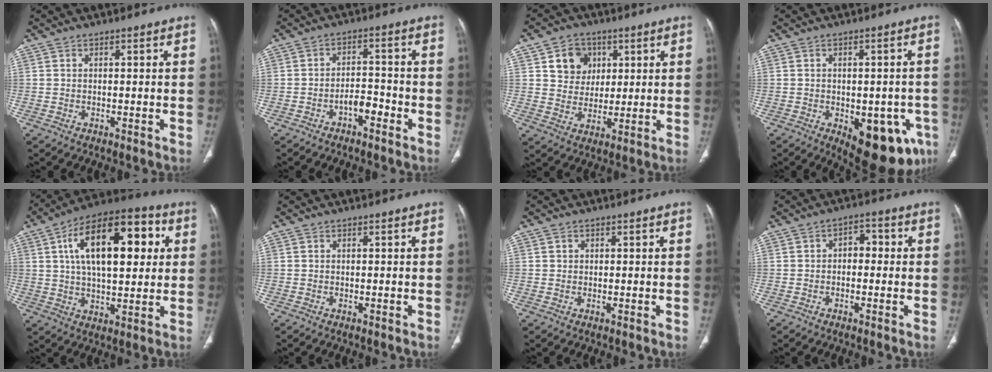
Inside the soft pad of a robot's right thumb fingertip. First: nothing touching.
{"total": 4.1, "force": [-2.4, 1.9, 2.7], "torque": [-0.034, 0.029, -0.042]}
{"total": 8.2, "force": [3.0, 7.0, 2.9], "torque": [-0.011, -0.009, 0.052]}
{"total": 15.0, "force": [-5.9, 7.5, 11.6], "torque": [-0.113, 0.008, -0.059]}
{"total": 21.6, "force": [5.6, 10.4, 18.1], "torque": [-0.259, 0.013, 0.079]}
{"total": 0.0}
{"total": 0.7, "force": [0.2, 0.6, 0.1], "torque": [0.002, 0.002, 0.003]}
{"total": 3.5, "force": [-0.1, 2.4, 2.6], "torque": [-0.016, 0.018, -0.011]}